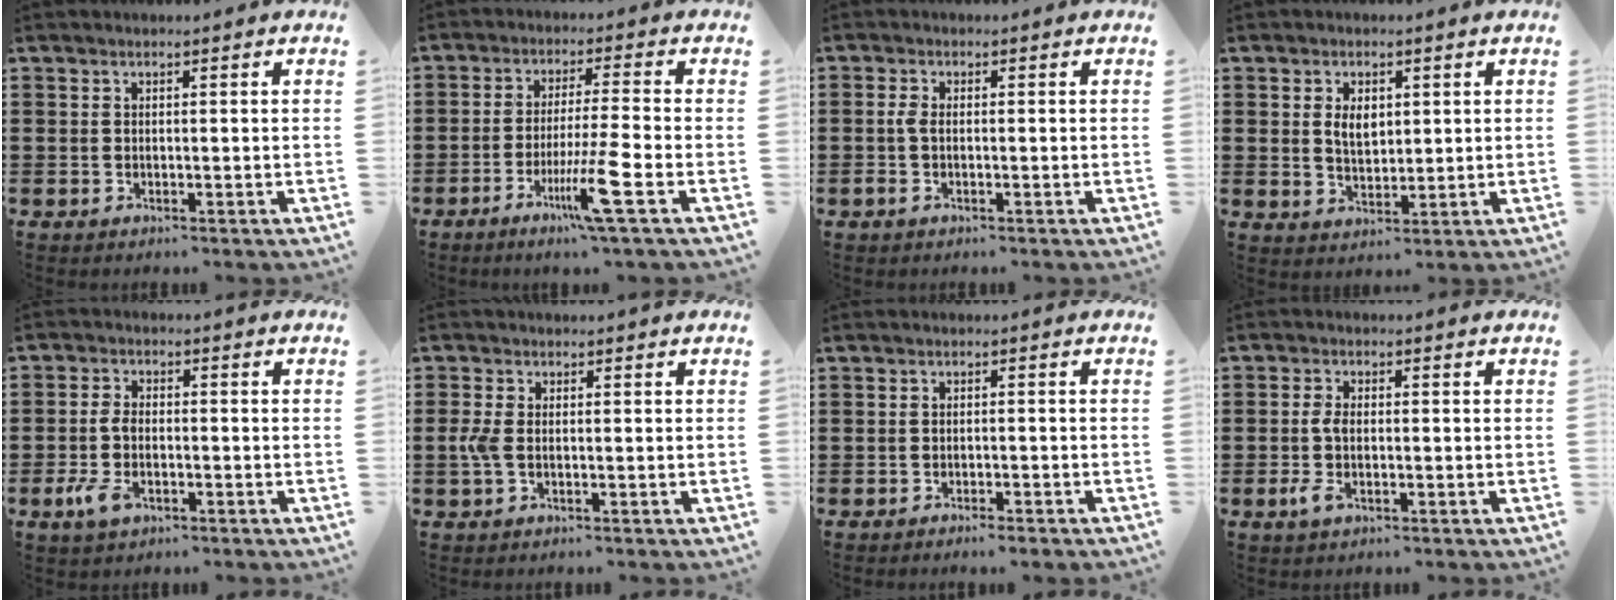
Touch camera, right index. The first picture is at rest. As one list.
[{"total": 8.3, "force": [-3.8, -0.7, 7.4], "torque": [-0.141, -0.018, -0.071]}, {"total": 1.9, "force": [-0.4, 0.5, 1.8], "torque": [-0.050, -0.006, -0.013]}, {"total": 3.8, "force": [0.9, 2.4, 2.8], "torque": [-0.054, 0.007, 0.013]}, {"total": 4.7, "force": [-1.7, 2.6, 3.6], "torque": [-0.094, -0.005, -0.037]}, {"total": 2.6, "force": [-0.5, 1.0, 2.3], "torque": [-0.064, -0.009, -0.015]}, {"total": 1.4, "force": [-1.3, -0.1, 0.4], "torque": [-0.010, -0.001, -0.026]}, {"total": 3.2, "force": [-0.6, 1.4, 2.8], "torque": [-0.077, -0.006, -0.018]}]